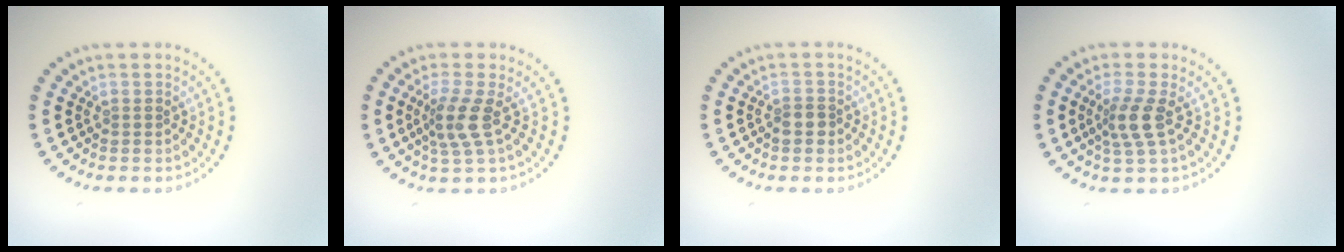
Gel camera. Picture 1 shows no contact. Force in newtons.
{"total": 2.8, "press": 2.2, "slide": 1.8}
{"total": 1.4, "press": 1.3, "slide": 0.7}
{"total": 2.7, "press": 2.1, "slide": 1.8}